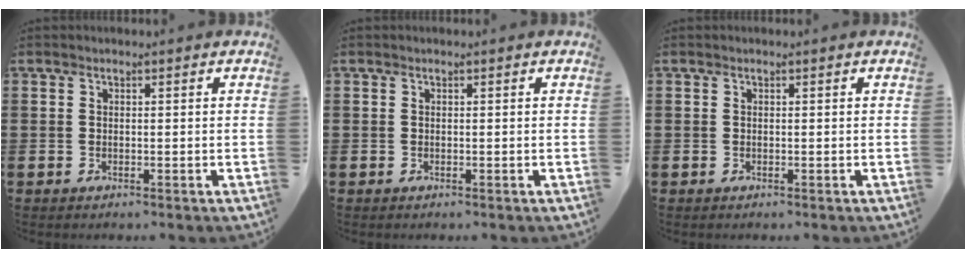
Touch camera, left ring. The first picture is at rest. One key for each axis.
{"total": 0.0}
{"total": 0.0}